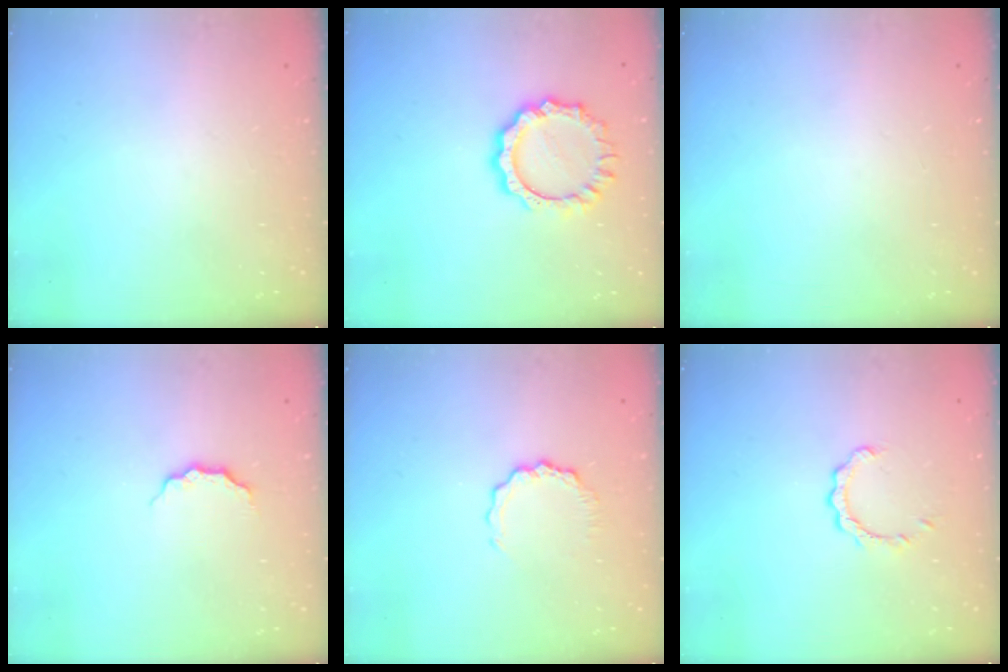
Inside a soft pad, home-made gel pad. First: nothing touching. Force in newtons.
{"total": 8.9, "press": 8.9, "slide": 0.6}
{"total": 0.0}
{"total": 2.7, "press": 2.6, "slide": 0.3}
{"total": 4.7, "press": 4.7, "slide": 0.6}
{"total": 2.5, "press": 2.5, "slide": 0.3}